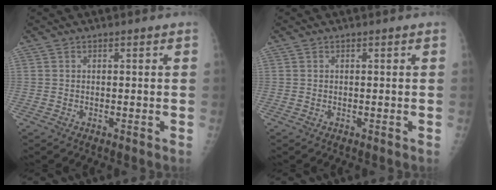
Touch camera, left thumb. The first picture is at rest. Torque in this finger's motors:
{"motor_torque": [0.00, 0.00, -0.01, -0.01, 0.00]}